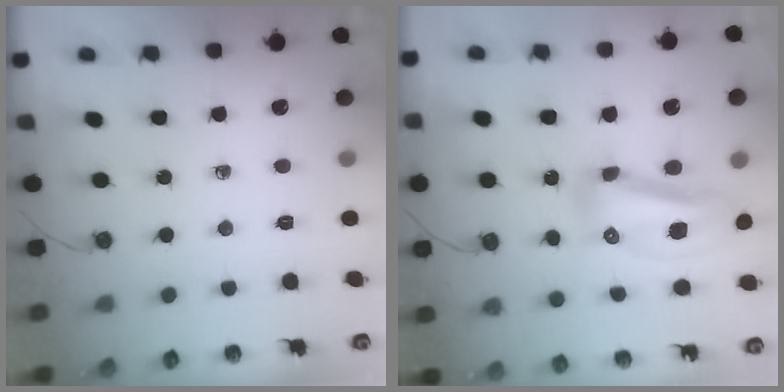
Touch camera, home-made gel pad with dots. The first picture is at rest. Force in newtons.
{"total": 12.2, "press": 12.1, "slide": 1.4}